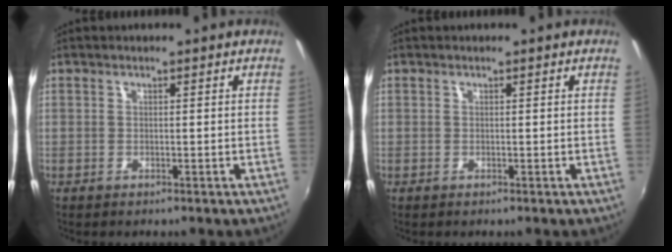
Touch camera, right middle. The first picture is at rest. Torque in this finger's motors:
{"motor_torque": [-0.05, 0.00, 0.04, 0.00]}